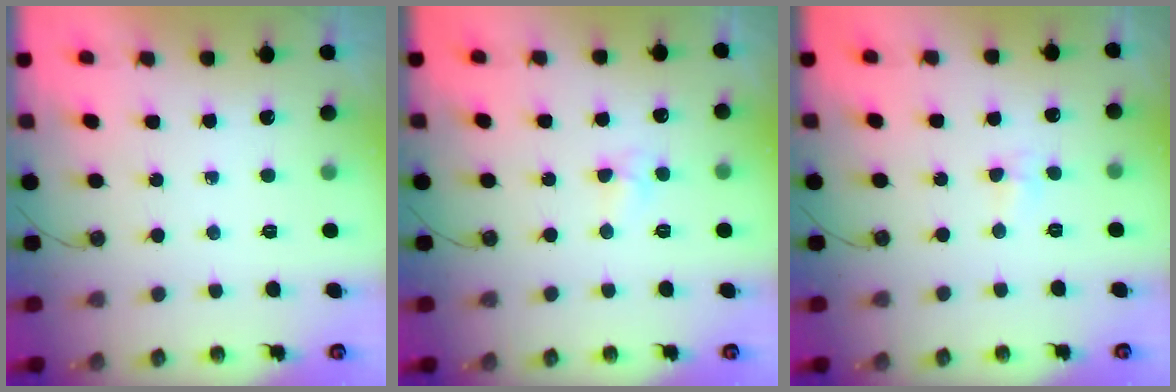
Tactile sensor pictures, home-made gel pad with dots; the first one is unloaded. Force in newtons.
{"total": 4.7, "press": 4.7, "slide": 0.7}
{"total": 4.7, "press": 3.3, "slide": 3.3}